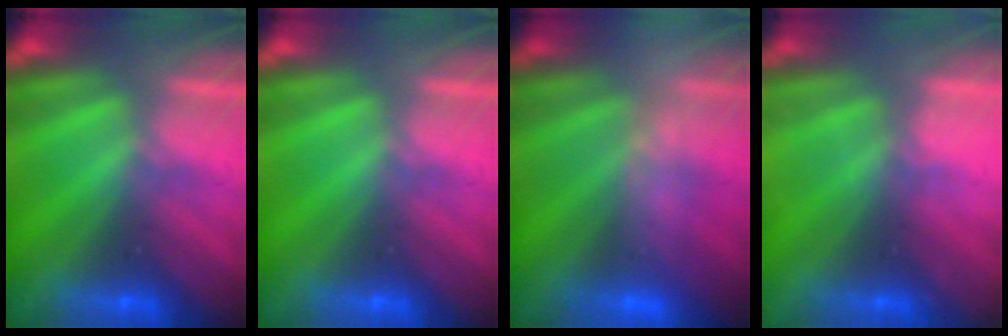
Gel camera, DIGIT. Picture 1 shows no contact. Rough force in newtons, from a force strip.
{"total": 0.0}
{"total": 2.4}
{"total": 2.3}